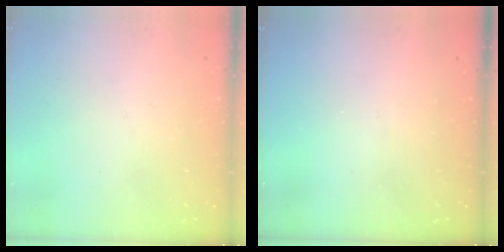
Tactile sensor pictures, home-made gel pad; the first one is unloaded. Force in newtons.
{"total": 0.0}